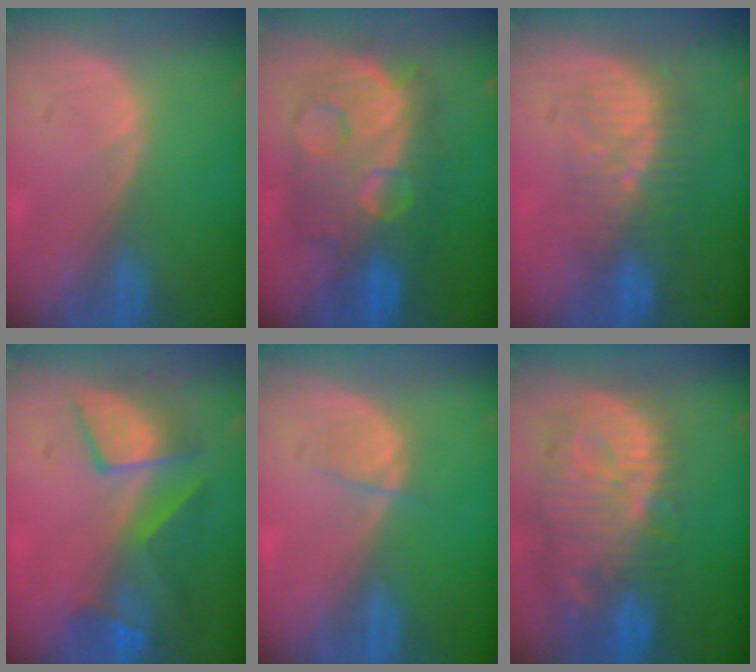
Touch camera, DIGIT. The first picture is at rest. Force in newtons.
{"total": 12.3, "press": 12.2, "slide": 1.2}
{"total": 8.4, "press": 7.8, "slide": 3.0}
{"total": 7.8, "press": 7.7, "slide": 1.2}
{"total": 1.9, "press": 1.9, "slide": 0.4}
{"total": 13.6, "press": 11.8, "slide": 6.6}